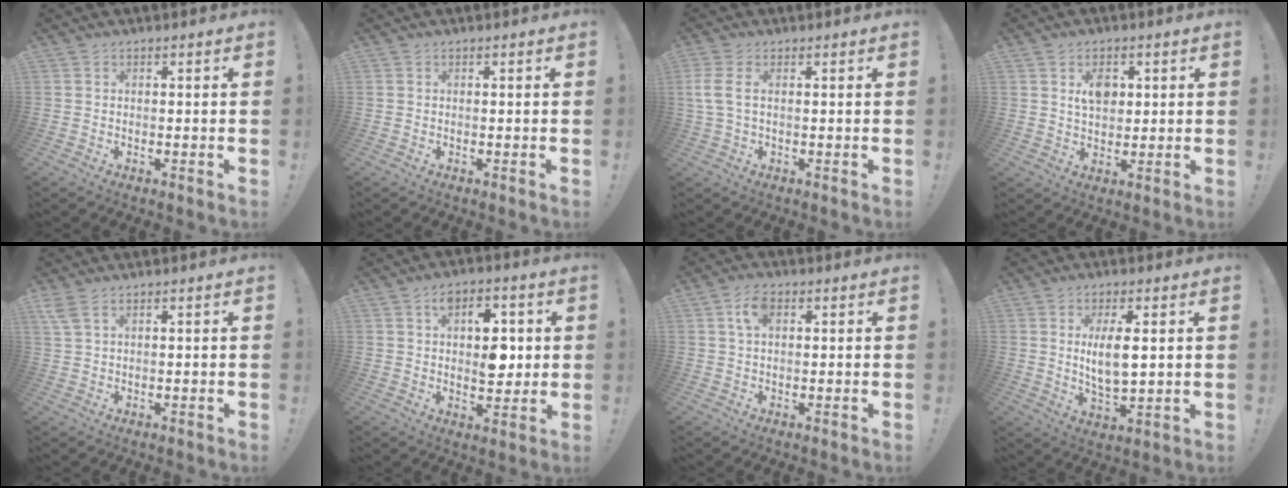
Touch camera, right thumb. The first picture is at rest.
{"total": 0.0}
{"total": 5.3, "force": [1.0, 3.0, 4.3], "torque": [-0.096, -0.001, 0.017]}
{"total": 6.2, "force": [2.1, 4.4, 3.7], "torque": [-0.055, -0.002, 0.035]}
{"total": 3.5, "force": [1.9, 1.2, 2.6], "torque": [-0.062, 0.000, 0.039]}
{"total": 10.7, "force": [2.3, 7.1, 7.7], "torque": [-0.093, 0.000, 0.041]}
{"total": 5.5, "force": [1.9, 3.1, 4.1], "torque": [-0.073, 0.004, 0.033]}
{"total": 8.5, "force": [1.9, 3.1, 7.7], "torque": [-0.138, -0.017, 0.025]}